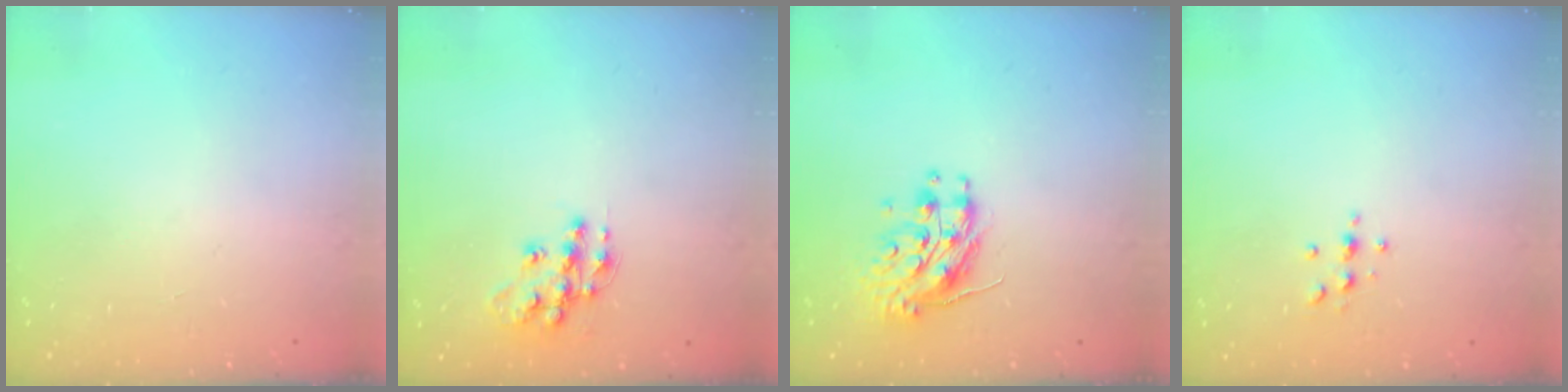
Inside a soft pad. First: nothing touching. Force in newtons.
{"total": 11.8, "press": 11.8, "slide": 0.7}
{"total": 10.2, "press": 10.2, "slide": 0.8}
{"total": 3.0, "press": 3.0, "slide": 0.4}